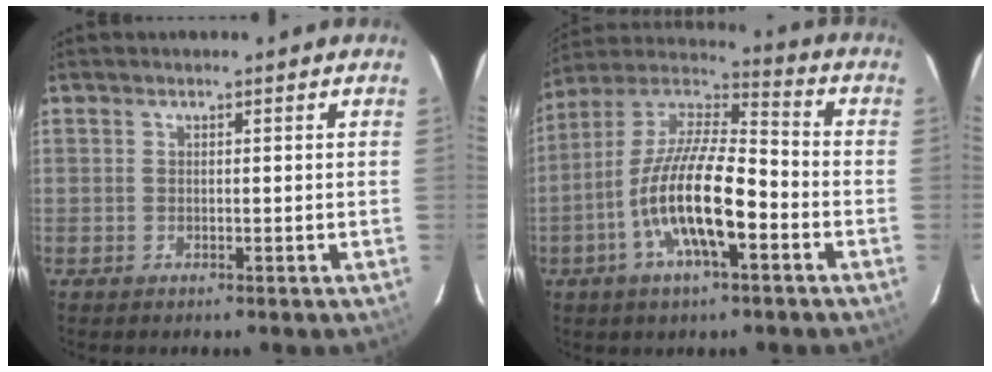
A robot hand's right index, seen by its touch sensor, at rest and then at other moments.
{"total": 17.0, "force": [-6.0, 5.0, 15.1], "torque": [-0.293, -0.009, -0.117]}